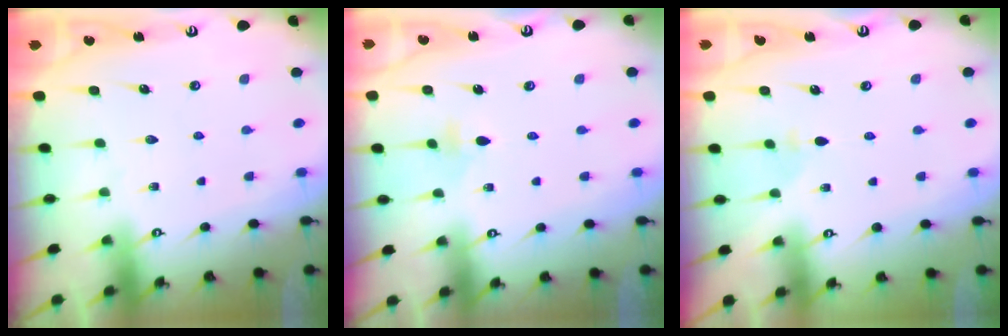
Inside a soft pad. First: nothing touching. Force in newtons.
{"total": 2.8, "press": 2.7, "slide": 0.9}
{"total": 2.8, "press": 2.7, "slide": 0.6}